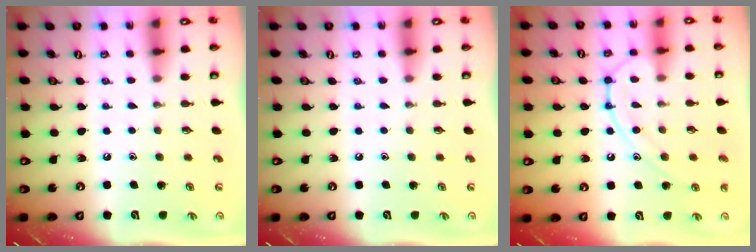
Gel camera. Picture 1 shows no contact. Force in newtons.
{"total": 0.0}
{"total": 11.5, "press": 11.5, "slide": 0.8}